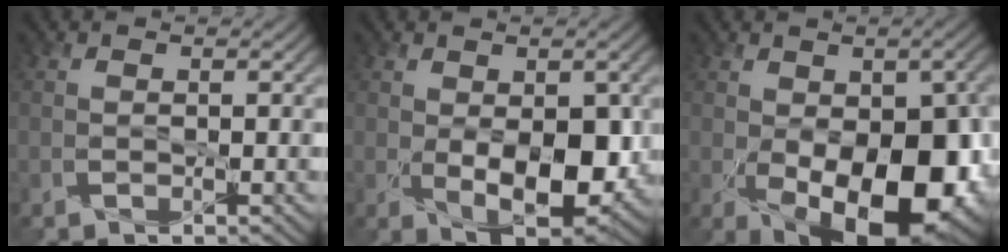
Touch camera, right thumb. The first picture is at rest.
{"total": 9.1, "force": [-1.2, 5.1, 7.4], "torque": [-0.139, -0.032, 0.001]}
{"total": 15.6, "force": [-4.3, 8.7, 12.2], "torque": [-0.172, -0.060, -0.040]}